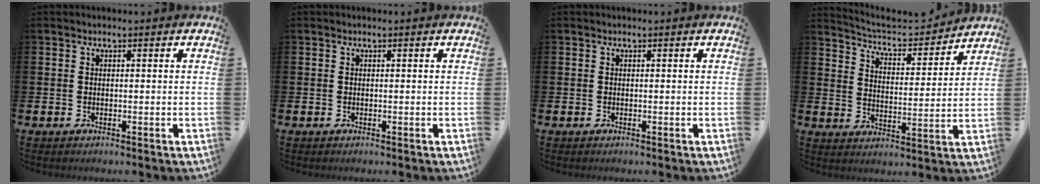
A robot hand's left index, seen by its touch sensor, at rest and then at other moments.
{"total": 0.0}
{"total": 0.0}
{"total": 5.9, "force": [5.7, 1.3, 1.0], "torque": [-0.046, -0.045, 0.093]}